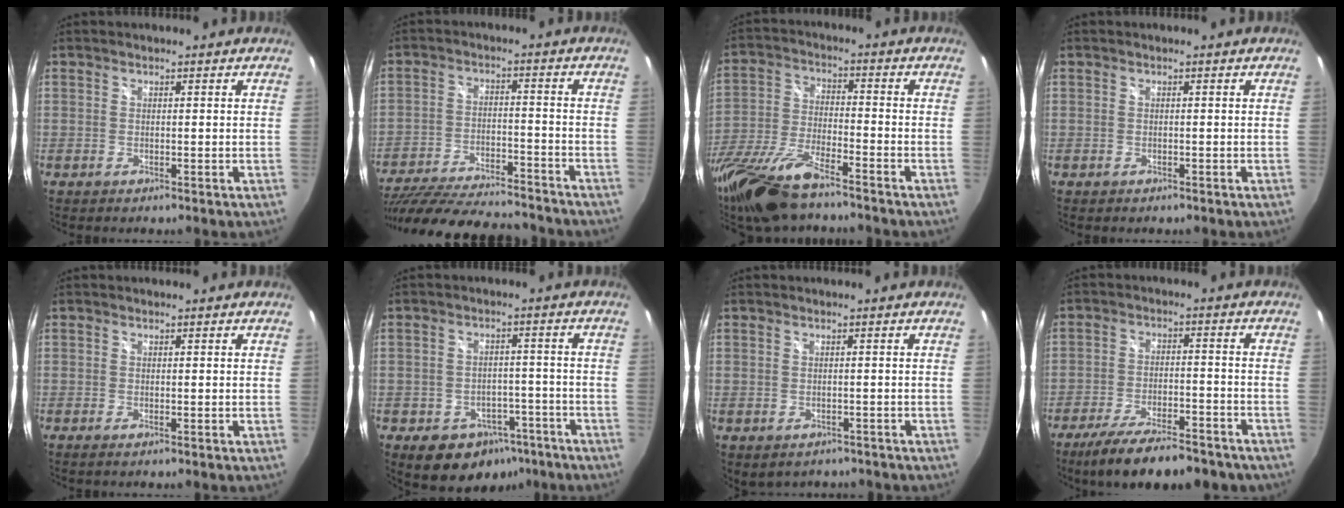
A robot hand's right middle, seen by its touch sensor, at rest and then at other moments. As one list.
[{"total": 25.5, "force": [-21.9, 6.1, 11.6], "torque": [-0.227, -0.043, -0.320]}, {"total": 20.1, "force": [-15.5, 5.0, 11.8], "torque": [-0.256, -0.051, -0.287]}, {"total": 0.9, "force": [-0.5, 0.7, 0.2], "torque": [-0.007, -0.002, -0.006]}, {"total": 0.5, "force": [-0.2, -0.1, 0.5], "torque": [-0.012, -0.002, -0.007]}, {"total": 10.8, "force": [-6.4, 7.7, 4.1], "torque": [-0.083, 0.022, -0.063]}, {"total": 3.8, "force": [-2.2, 2.5, 1.7], "torque": [-0.038, -0.016, -0.024]}, {"total": 16.7, "force": [-13.3, 4.9, 8.8], "torque": [-0.165, -0.026, -0.197]}]